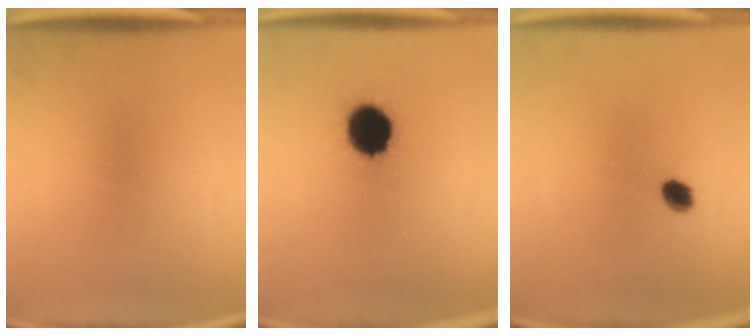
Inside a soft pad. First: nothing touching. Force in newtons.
{"total": 12.5}
{"total": 2.9}